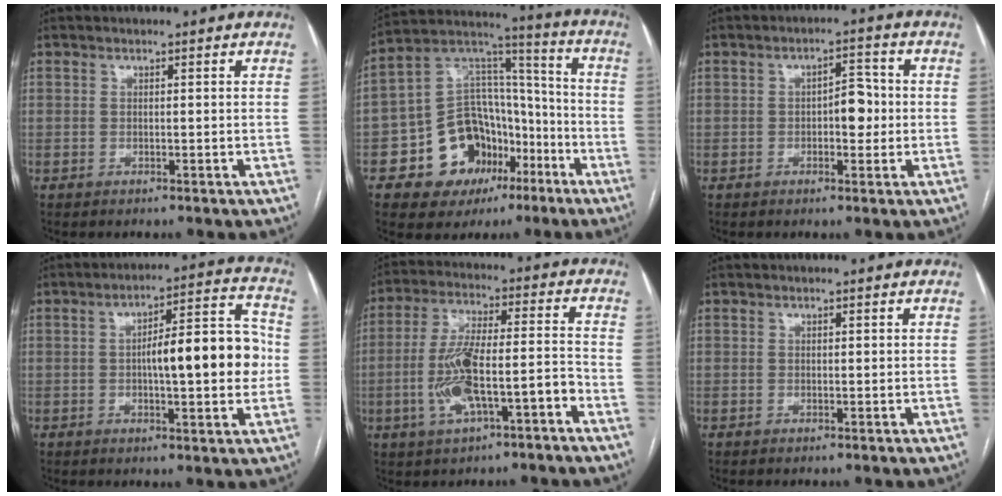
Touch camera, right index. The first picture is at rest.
{"total": 15.8, "force": [-7.3, 11.8, 7.7], "torque": [-0.122, 0.063, -0.108]}
{"total": 4.1, "force": [-0.3, 2.0, 3.6], "torque": [-0.046, 0.009, -0.004]}
{"total": 12.6, "force": [-0.3, 2.9, 12.3], "torque": [-0.176, 0.029, -0.001]}
{"total": 11.6, "force": [-4.5, 2.7, 10.4], "torque": [-0.200, 0.018, -0.073]}
{"total": 0.0}